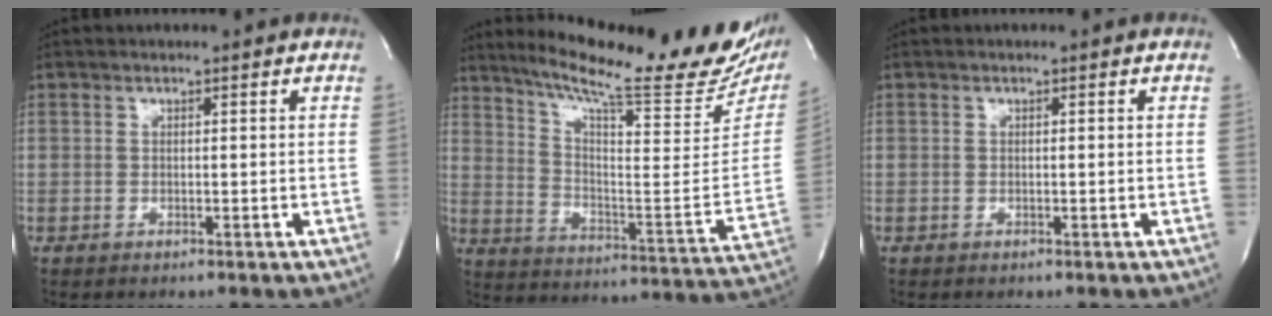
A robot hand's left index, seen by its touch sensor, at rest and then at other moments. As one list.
[{"total": 25.6, "force": [21.5, 2.3, 13.6], "torque": [-0.214, -0.076, 0.289]}, {"total": 0.0}]